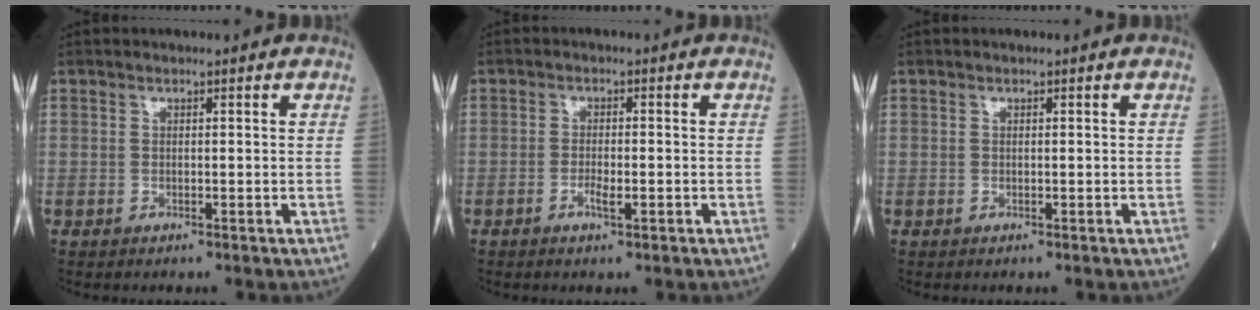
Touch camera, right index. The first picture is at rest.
{"total": 2.3, "force": [-1.0, 0.6, 2.0], "torque": [-0.038, 0.001, -0.016]}
{"total": 0.0}